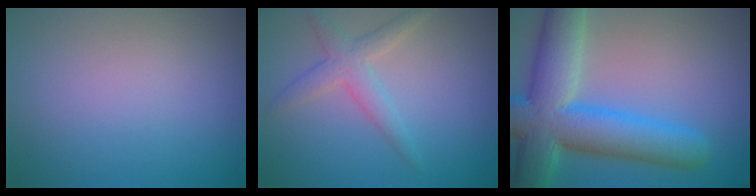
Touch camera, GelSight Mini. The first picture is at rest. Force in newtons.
{"total": 2.7, "press": 2.7, "slide": 0.0}
{"total": 10.8, "press": 10.7, "slide": 0.8}